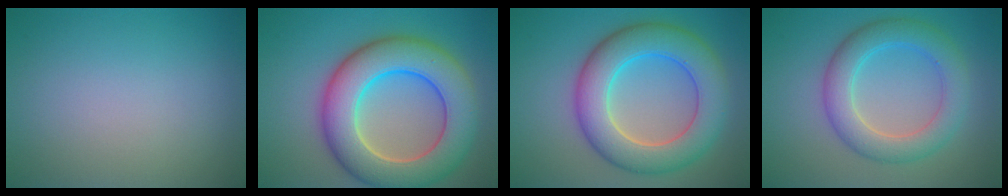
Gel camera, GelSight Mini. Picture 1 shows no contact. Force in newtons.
{"total": 10.8, "press": 10.7, "slide": 0.8}
{"total": 8.6, "press": 8.6, "slide": 0.2}
{"total": 5.2, "press": 5.2, "slide": 0.1}